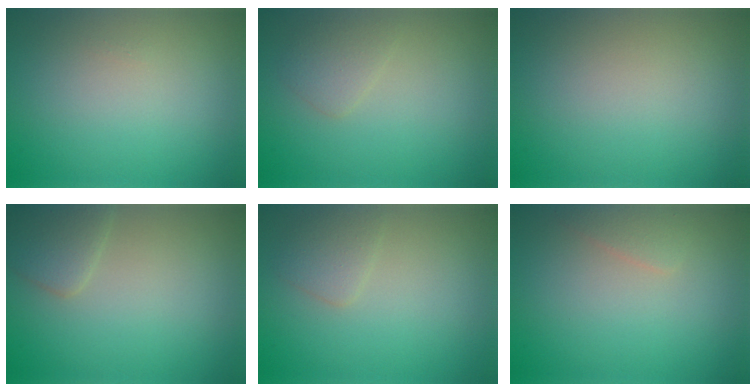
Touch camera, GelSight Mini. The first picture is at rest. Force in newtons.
{"total": 1.6, "press": 1.6, "slide": 0.1}
{"total": 0.0}
{"total": 2.2, "press": 2.2, "slide": 0.1}
{"total": 1.7, "press": 1.7, "slide": 0.0}
{"total": 1.3, "press": 1.3, "slide": 0.0}